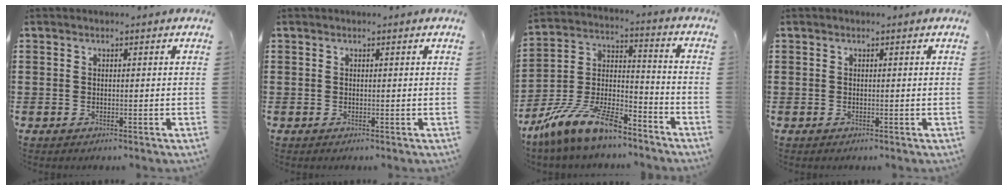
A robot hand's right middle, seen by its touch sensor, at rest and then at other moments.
{"total": 0.0}
{"total": 12.3, "force": [-10.1, 2.6, 6.5], "torque": [-0.139, 0.021, -0.200]}
{"total": 0.0}